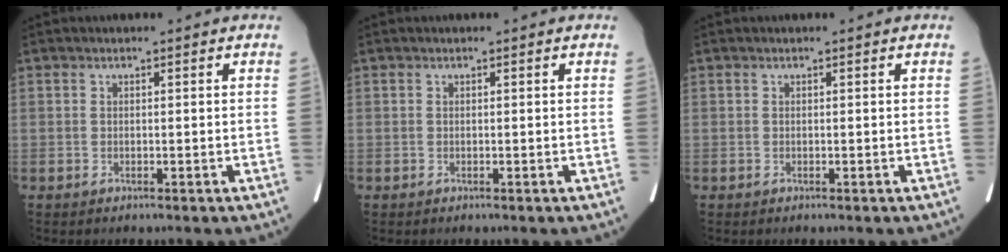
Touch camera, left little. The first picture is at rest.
{"total": 0.0}
{"total": 0.0}